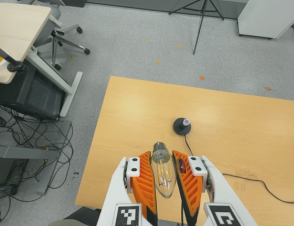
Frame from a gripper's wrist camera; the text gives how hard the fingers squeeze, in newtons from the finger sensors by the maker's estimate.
{"total": 20.5, "left": 22.1, "right": 18.9}